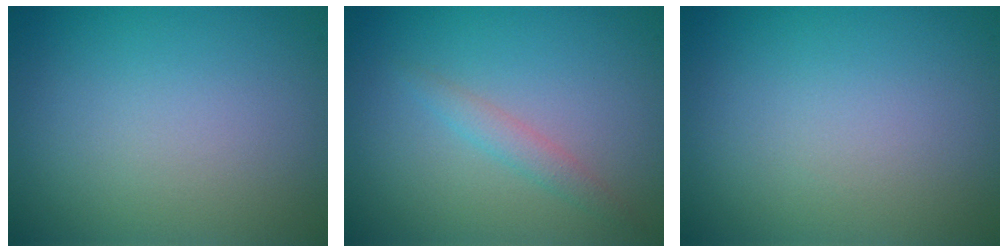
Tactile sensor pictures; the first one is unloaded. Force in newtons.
{"total": 1.4, "press": 1.4, "slide": 0.1}
{"total": 0.0}